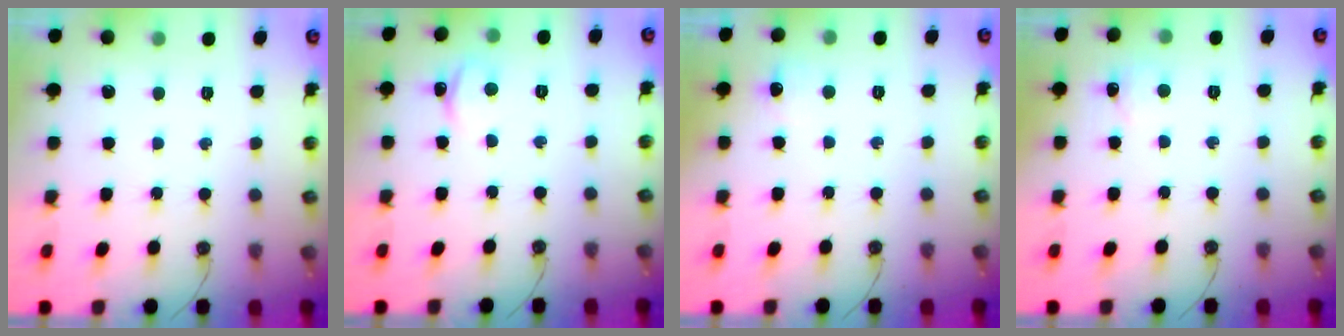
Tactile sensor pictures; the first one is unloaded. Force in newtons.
{"total": 3.0, "press": 3.0, "slide": 0.4}
{"total": 3.9, "press": 3.8, "slide": 0.5}
{"total": 3.6, "press": 3.6, "slide": 0.5}